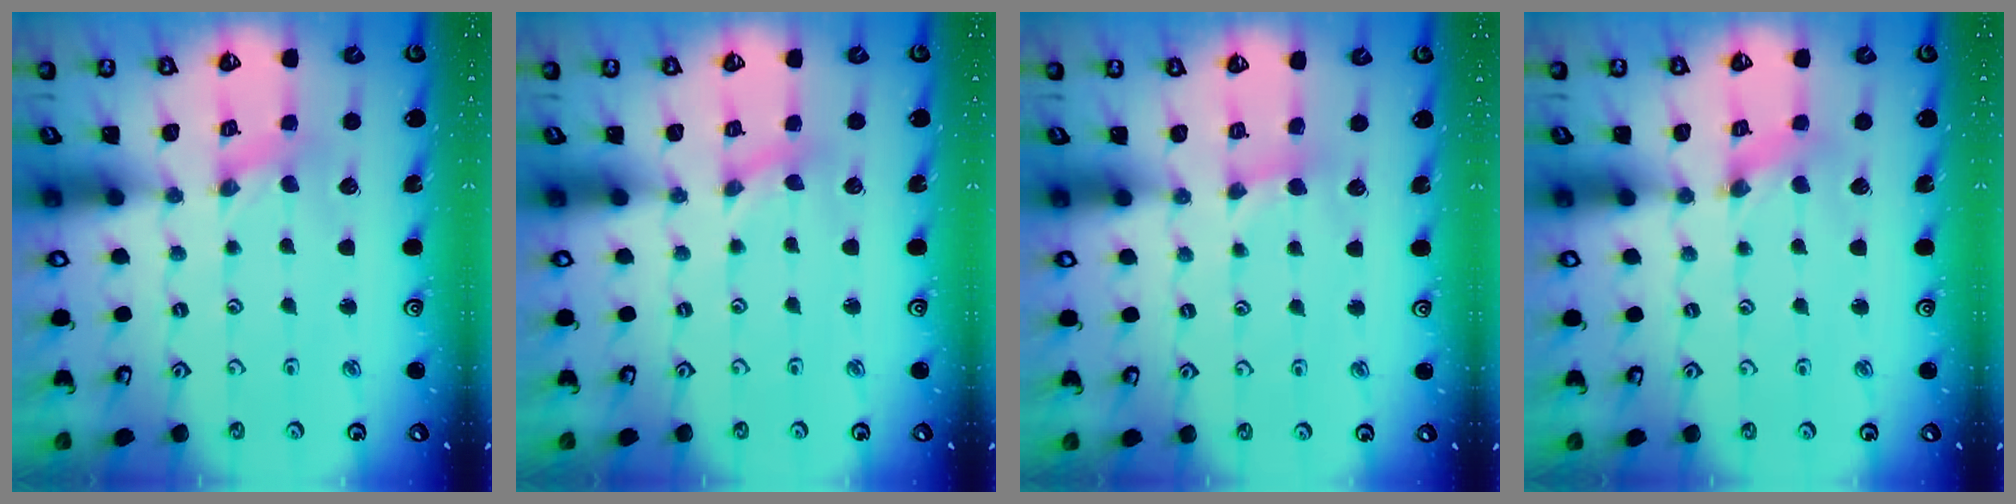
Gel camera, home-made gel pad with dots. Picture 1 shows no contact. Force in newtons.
{"total": 0.8, "press": 0.8, "slide": 0.0}
{"total": 2.6, "press": 2.6, "slide": 0.3}
{"total": 1.6, "press": 1.6, "slide": 0.3}